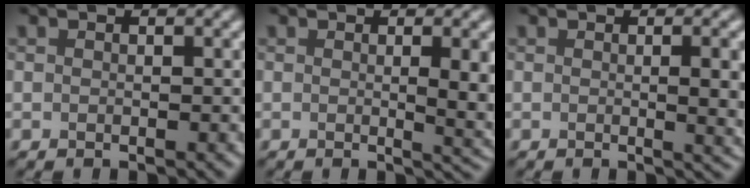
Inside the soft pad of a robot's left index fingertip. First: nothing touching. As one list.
[{"total": 5.3, "force": [0.2, 1.6, 5.1], "torque": [-0.055, -0.006, 0.005]}, {"total": 4.8, "force": [0.2, 1.5, 4.6], "torque": [-0.044, -0.001, 0.006]}]